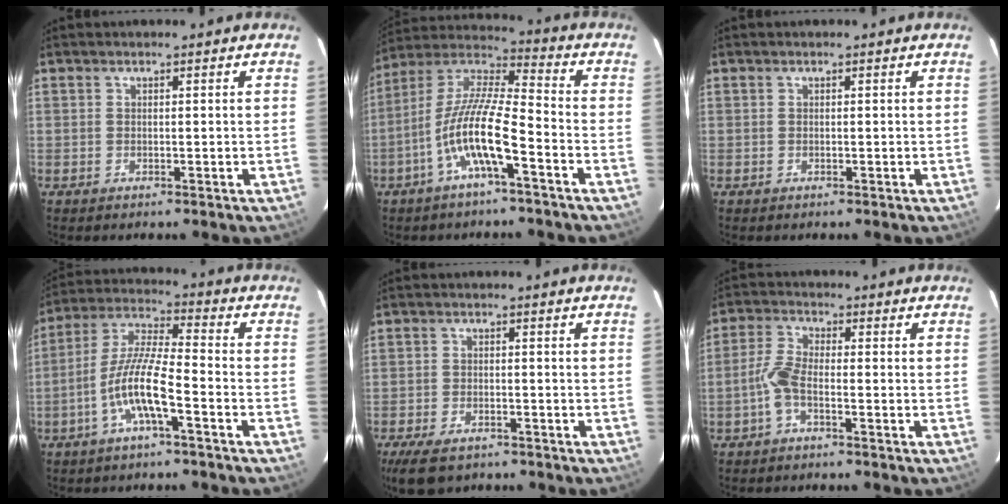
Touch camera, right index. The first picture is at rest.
{"total": 12.6, "force": [-5.5, 2.0, 11.1], "torque": [-0.220, 0.003, -0.108]}
{"total": 0.0}
{"total": 10.1, "force": [-4.4, 1.2, 9.0], "torque": [-0.193, 0.005, -0.087]}
{"total": 7.7, "force": [-5.7, 3.4, 3.9], "torque": [-0.103, -0.015, -0.100]}
{"total": 4.5, "force": [-2.1, 1.2, 3.8], "torque": [-0.089, 0.008, -0.044]}